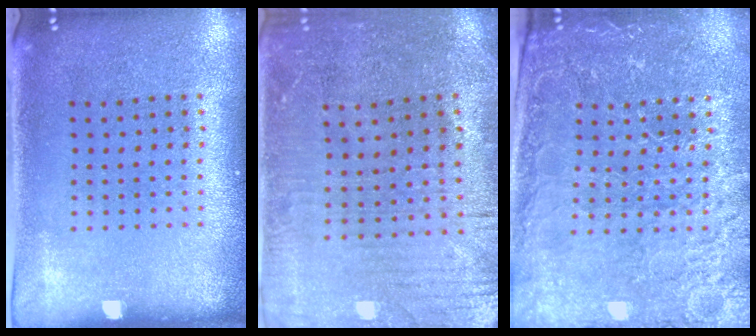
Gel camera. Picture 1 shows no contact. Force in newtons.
{"total": 1.1, "press": 1.0, "slide": 0.4}
{"total": 3.7, "press": 3.6, "slide": 1.0}